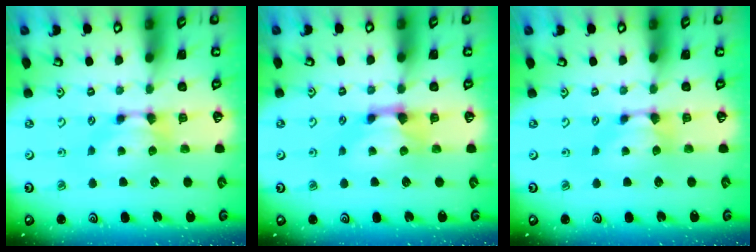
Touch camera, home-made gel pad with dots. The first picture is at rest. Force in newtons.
{"total": 1.6, "press": 1.1, "slide": 1.1}
{"total": 0.5, "press": 0.4, "slide": 0.3}